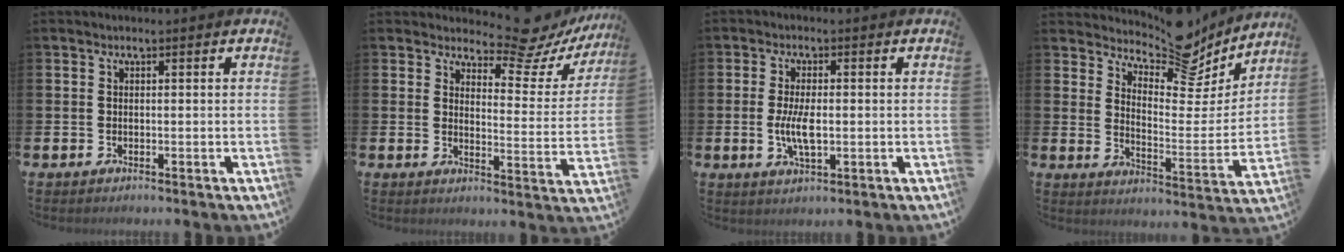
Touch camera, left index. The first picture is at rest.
{"total": 8.3, "force": [7.4, 2.4, 2.7], "torque": [-0.050, -0.056, 0.125]}
{"total": 4.9, "force": [-0.2, 2.0, 4.5], "torque": [-0.077, -0.003, -0.010]}
{"total": 10.4, "force": [9.3, 3.0, 3.5], "torque": [-0.078, -0.067, 0.165]}